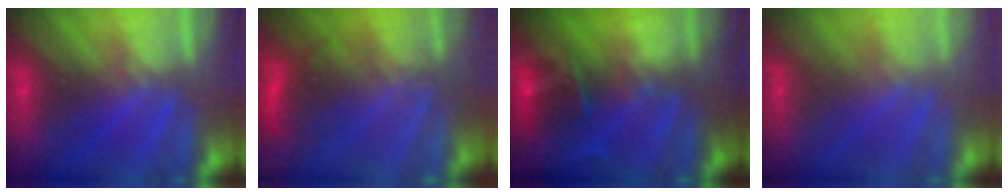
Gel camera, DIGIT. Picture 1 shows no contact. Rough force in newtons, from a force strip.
{"total": 2.9}
{"total": 8.7}
{"total": 2.2}